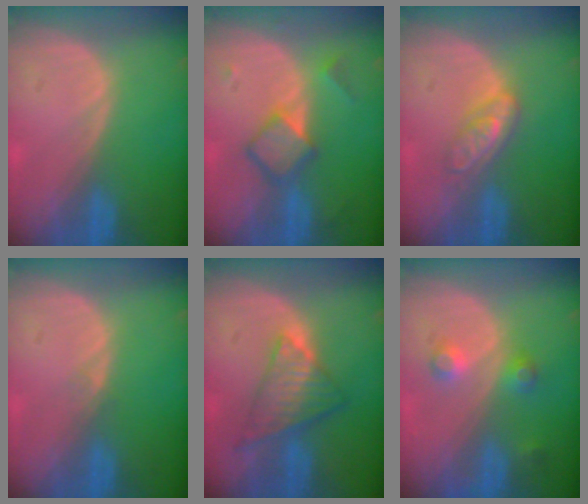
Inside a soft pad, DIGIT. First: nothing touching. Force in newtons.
{"total": 5.1, "press": 5.1, "slide": 0.0}
{"total": 4.7, "press": 4.3, "slide": 1.9}
{"total": 0.7, "press": 0.7, "slide": 0.1}
{"total": 7.2, "press": 6.5, "slide": 3.2}
{"total": 3.6, "press": 3.4, "slide": 1.1}